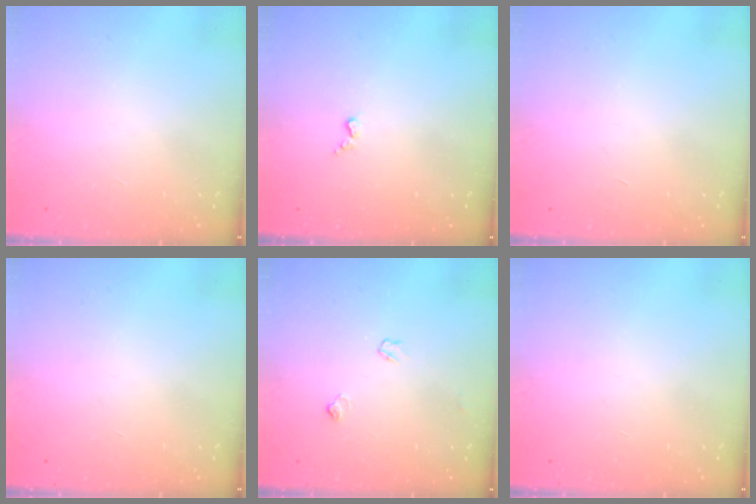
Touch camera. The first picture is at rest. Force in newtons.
{"total": 3.0, "press": 2.9, "slide": 0.5}
{"total": 0.0}
{"total": 0.0}
{"total": 5.3, "press": 5.2, "slide": 0.8}
{"total": 0.0}